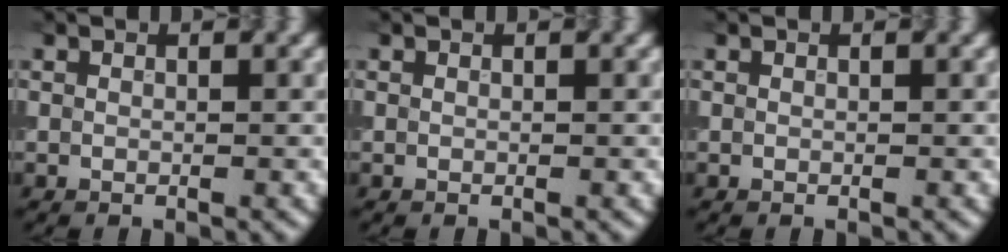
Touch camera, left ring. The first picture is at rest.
{"total": 0.0}
{"total": 0.0}